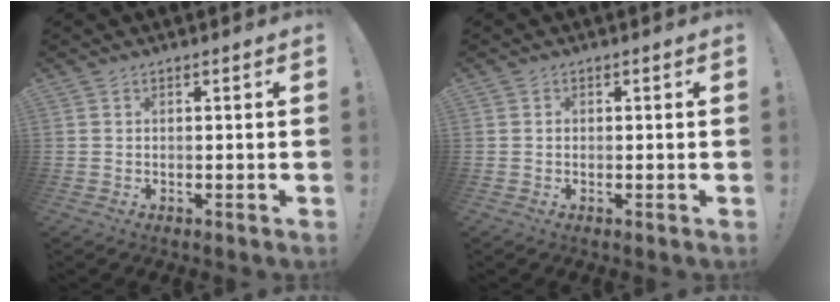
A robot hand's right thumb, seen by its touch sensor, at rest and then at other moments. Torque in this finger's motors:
{"motor_torque": [0.08, -0.05, 0.05, -0.13, 0.00]}